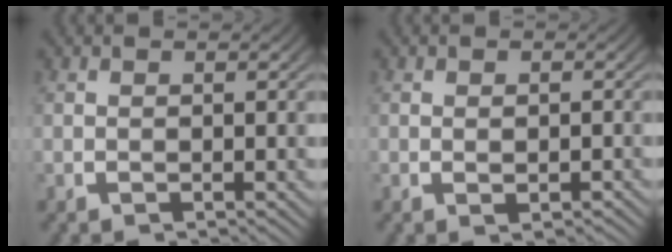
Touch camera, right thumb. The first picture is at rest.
{"total": 1.4, "force": [-0.4, 0.9, 0.9], "torque": [-0.016, -0.006, -0.006]}